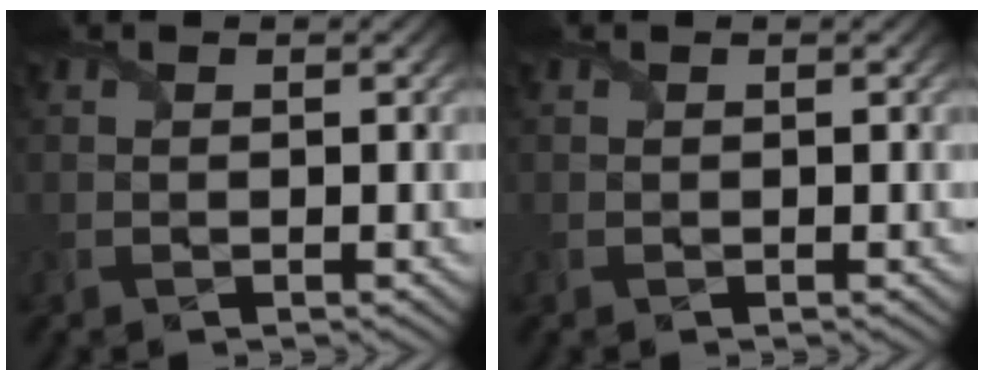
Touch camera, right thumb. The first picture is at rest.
{"total": 0.0}